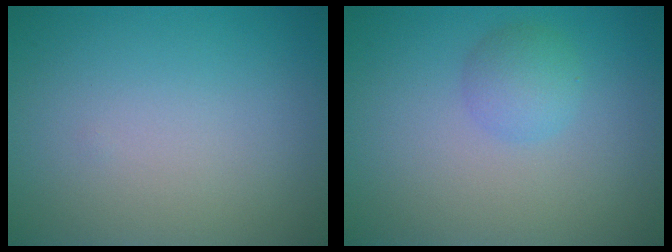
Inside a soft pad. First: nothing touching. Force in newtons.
{"total": 2.1, "press": 2.1, "slide": 0.1}